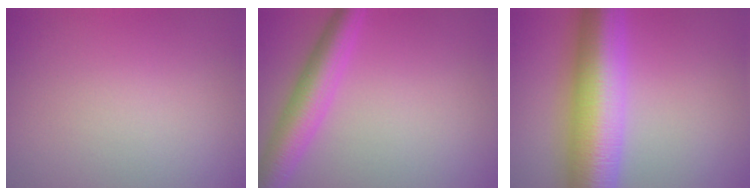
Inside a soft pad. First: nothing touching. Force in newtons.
{"total": 5.0, "press": 5.0, "slide": 0.2}
{"total": 11.8, "press": 11.8, "slide": 0.1}